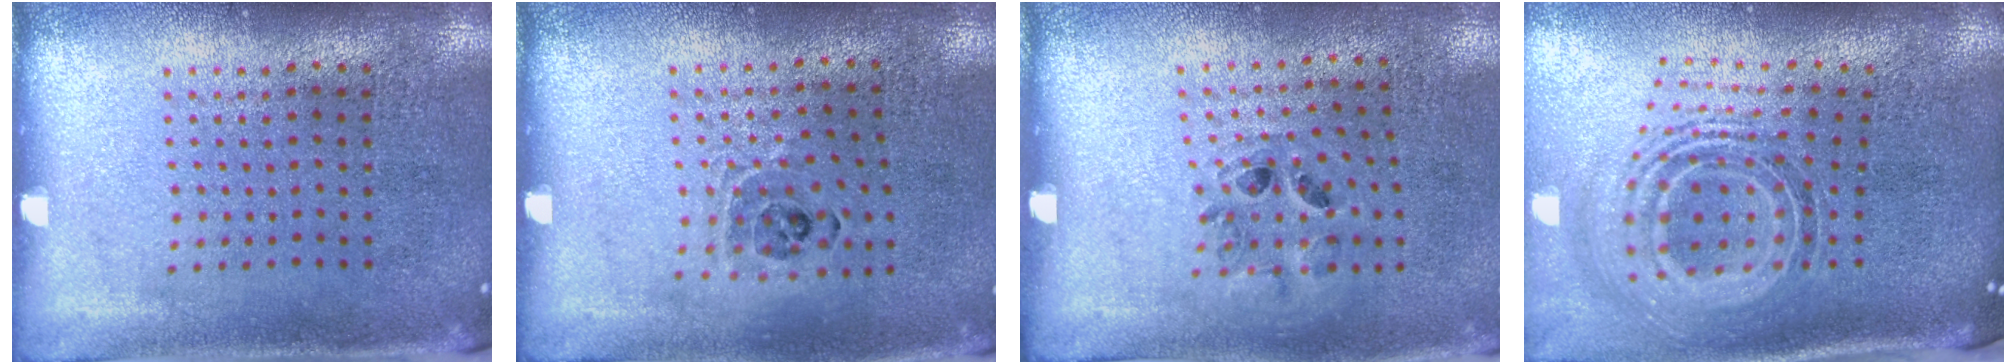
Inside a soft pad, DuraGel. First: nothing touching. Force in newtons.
{"total": 0.9, "press": 0.9, "slide": 0.1}
{"total": 0.9, "press": 0.8, "slide": 0.5}
{"total": 1.8, "press": 1.3, "slide": 1.2}